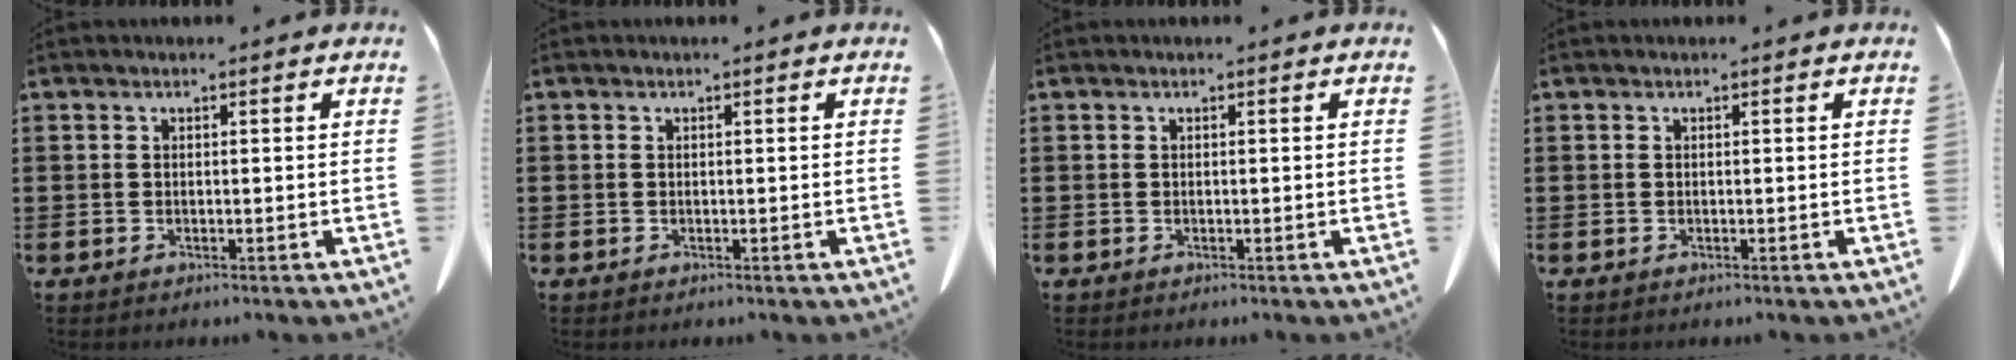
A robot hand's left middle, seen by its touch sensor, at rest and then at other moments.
{"total": 0.0}
{"total": 0.0}
{"total": 0.0}